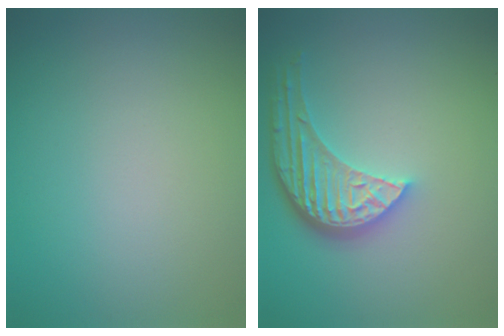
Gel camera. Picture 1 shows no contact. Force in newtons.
{"total": 5.4, "press": 3.9, "slide": 3.6}